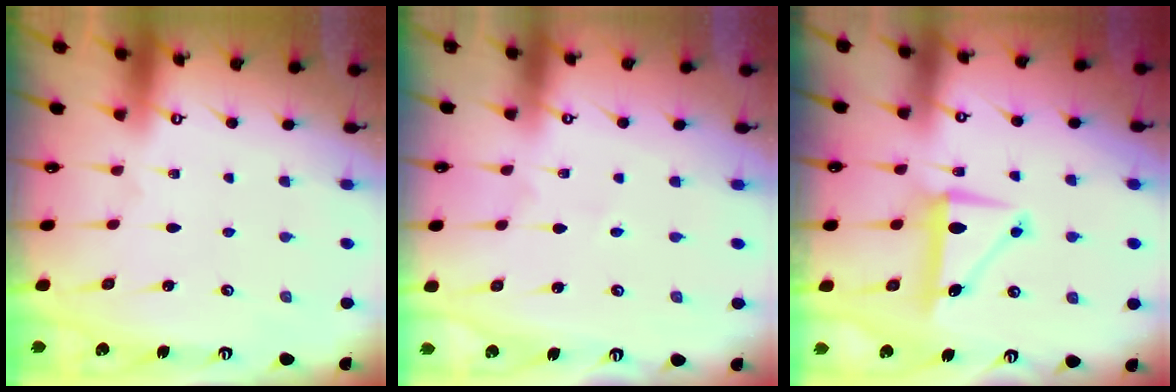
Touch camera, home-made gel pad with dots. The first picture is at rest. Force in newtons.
{"total": 1.7, "press": 1.6, "slide": 0.5}
{"total": 7.6, "press": 7.6, "slide": 1.0}